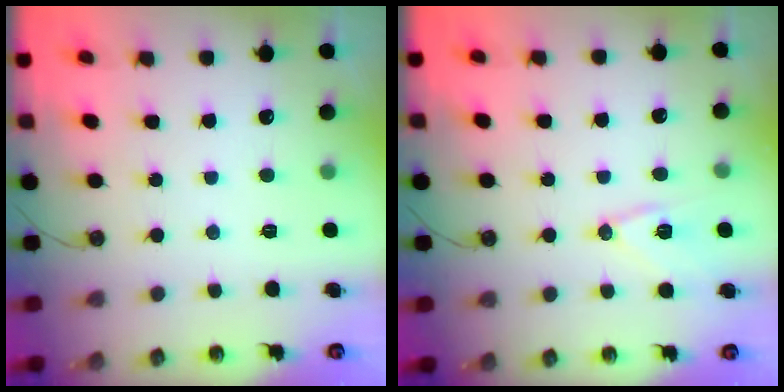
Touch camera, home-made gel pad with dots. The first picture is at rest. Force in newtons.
{"total": 11.1, "press": 11.0, "slide": 1.7}